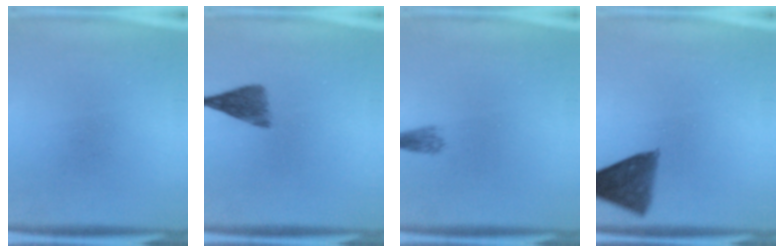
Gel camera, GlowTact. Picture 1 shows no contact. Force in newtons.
{"total": 4.5}
{"total": 1.7}
{"total": 8.4}